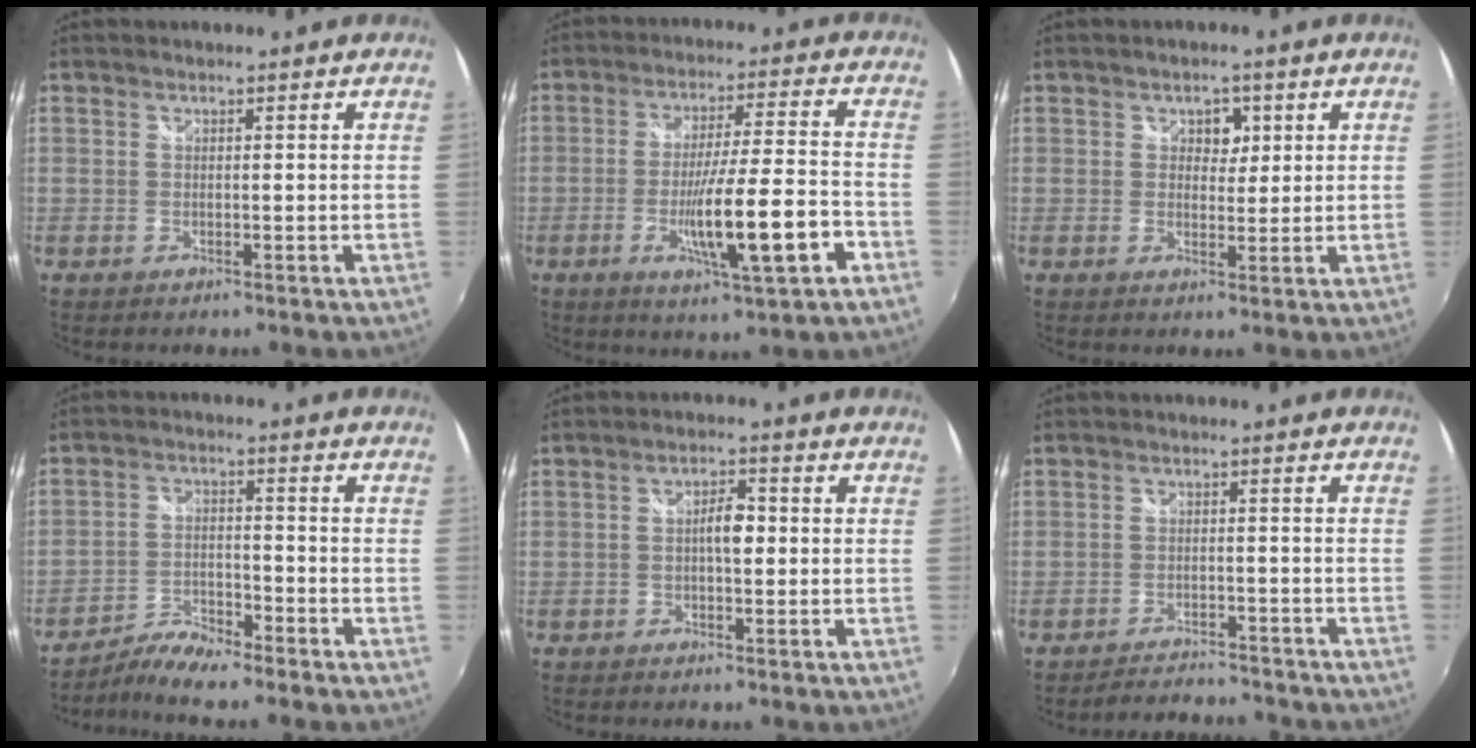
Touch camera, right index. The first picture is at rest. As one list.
[{"total": 13.8, "force": [-5.3, 0.8, 12.8], "torque": [-0.216, -0.026, -0.078]}, {"total": 3.0, "force": [1.0, 2.5, 1.4], "torque": [-0.013, 0.006, 0.016]}, {"total": 5.8, "force": [-5.5, 0.2, 2.0], "torque": [-0.043, 0.002, -0.104]}, {"total": 3.9, "force": [-0.1, 1.7, 3.5], "torque": [-0.057, 0.007, -0.004]}, {"total": 6.8, "force": [-6.4, 1.9, 1.2], "torque": [-0.040, 0.010, -0.089]}]